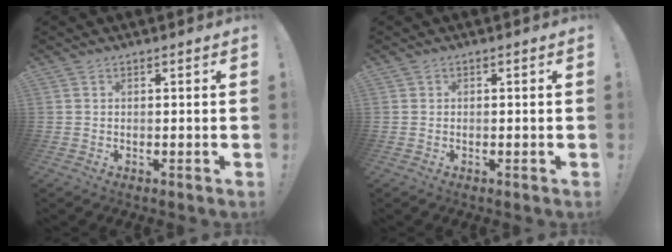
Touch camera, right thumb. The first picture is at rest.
{"total": 0.5, "force": [0.2, 0.4, 0.0], "torque": [-0.008, 0.003, 0.007]}